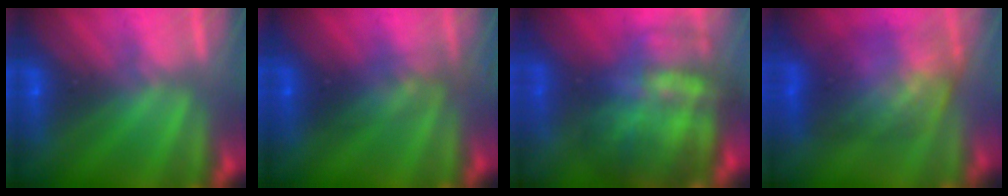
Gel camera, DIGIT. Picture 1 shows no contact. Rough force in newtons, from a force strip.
{"total": 2.9}
{"total": 8.4}
{"total": 6.0}